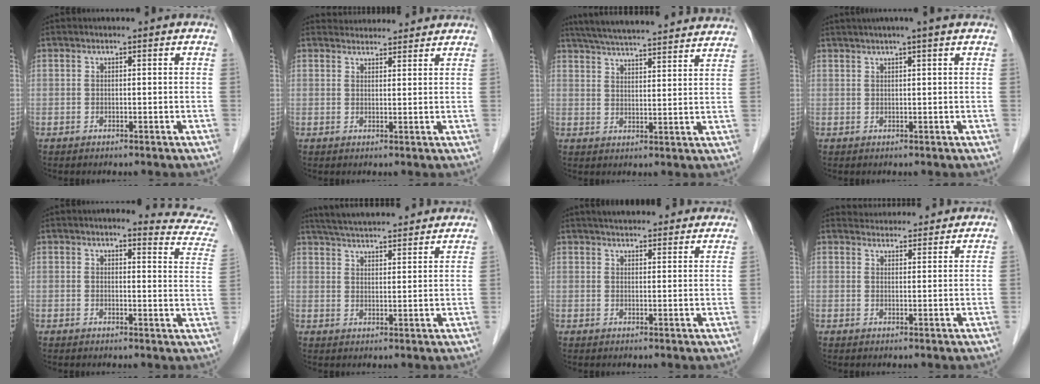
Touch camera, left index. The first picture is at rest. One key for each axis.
{"total": 6.4, "fx": 6.3, "fy": 1.0, "fz": 0.8, "tx": -0.010, "ty": 0.022, "tz": 0.077}
{"total": 24.7, "fx": 22.6, "fy": 2.1, "fz": 9.7, "tx": -0.160, "ty": 0.001, "tz": 0.295}
{"total": 5.0, "fx": 3.8, "fy": -0.8, "fz": 3.3, "tx": -0.047, "ty": 0.022, "tz": 0.056}
{"total": 8.6, "fx": 8.2, "fy": 0.5, "fz": 2.4, "tx": -0.013, "ty": -0.047, "tz": 0.061}
{"total": 17.9, "fx": 16.2, "fy": 2.3, "fz": 7.1, "tx": -0.115, "ty": 0.038, "tz": 0.227}
{"total": 14.3, "fx": 12.9, "fy": 2.9, "fz": 5.5, "tx": -0.063, "ty": 0.031, "tz": 0.160}
{"total": 7.1, "fx": 6.9, "fy": 1.3, "fz": 0.9, "tx": -0.010, "ty": 0.019, "tz": 0.084}